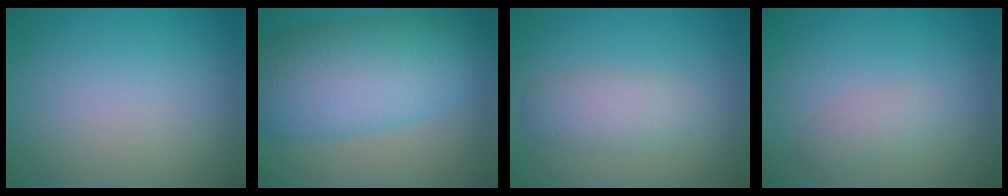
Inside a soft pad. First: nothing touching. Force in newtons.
{"total": 10.1, "press": 10.1, "slide": 0.2}
{"total": 2.9, "press": 2.9, "slide": 0.0}
{"total": 1.3, "press": 1.3, "slide": 0.0}